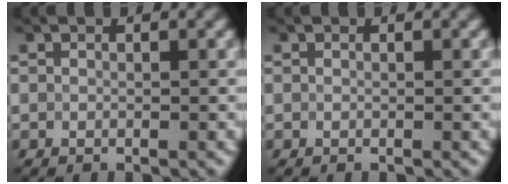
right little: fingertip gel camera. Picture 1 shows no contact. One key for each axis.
{"total": 0.8, "fx": 0.2, "fy": 0.7, "fz": 0.3, "tx": -0.010, "ty": 0.009, "tz": 0.002}